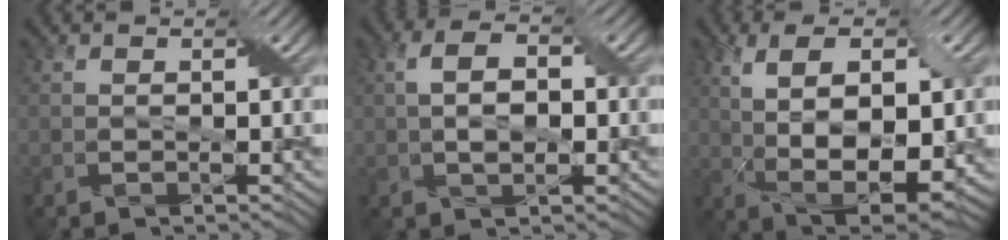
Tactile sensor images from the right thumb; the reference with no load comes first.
{"total": 4.6, "force": [0.1, 2.4, 4.0], "torque": [-0.083, 0.006, 0.001]}
{"total": 11.7, "force": [1.2, 5.4, 10.3], "torque": [-0.183, 0.000, 0.022]}